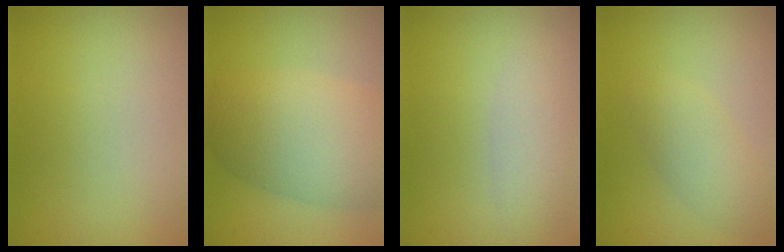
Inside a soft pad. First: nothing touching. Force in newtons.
{"total": 7.6, "press": 7.6, "slide": 0.2}
{"total": 2.1, "press": 2.1, "slide": 0.1}
{"total": 2.5, "press": 2.5, "slide": 0.0}